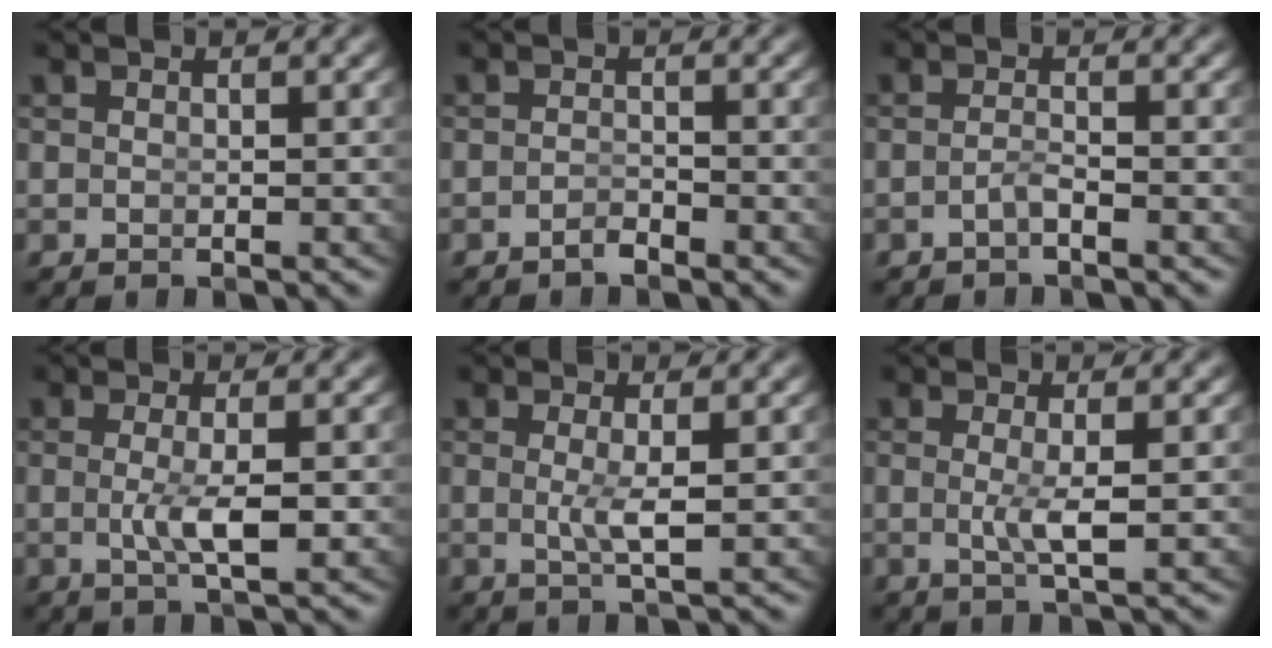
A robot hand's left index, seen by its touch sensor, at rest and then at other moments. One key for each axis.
{"total": 1.4, "fx": -1.4, "fy": -0.1, "fz": 0.2, "tx": -0.001, "ty": -0.003, "tz": -0.023}
{"total": 1.5, "fx": -1.4, "fy": -0.4, "fz": 0.4, "tx": -0.011, "ty": -0.006, "tz": -0.021}
{"total": 2.8, "fx": -0.5, "fy": -0.1, "fz": 2.7, "tx": -0.055, "ty": -0.013, "tz": 0.000}
{"total": 2.0, "fx": -0.1, "fy": -0.5, "fz": 1.9, "tx": -0.044, "ty": -0.016, "tz": 0.009}
{"total": 2.1, "fx": -0.2, "fy": -0.5, "fz": 2.0, "tx": -0.046, "ty": -0.016, "tz": 0.007}